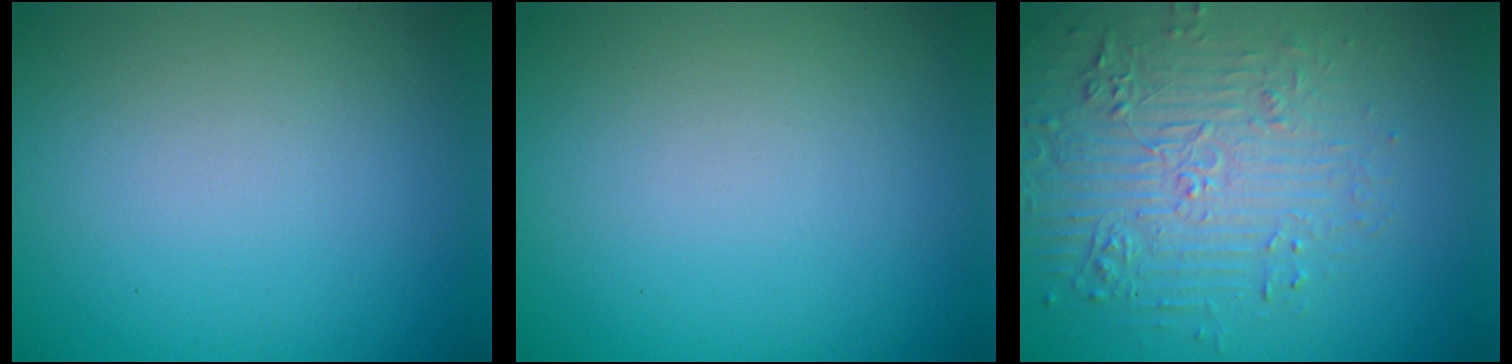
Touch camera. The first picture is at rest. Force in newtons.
{"total": 0.0}
{"total": 4.8, "press": 4.2, "slide": 2.2}